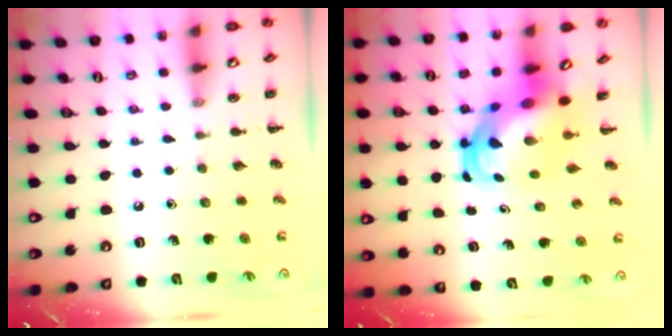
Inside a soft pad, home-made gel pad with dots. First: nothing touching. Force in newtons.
{"total": 7.4, "press": 7.0, "slide": 2.2}